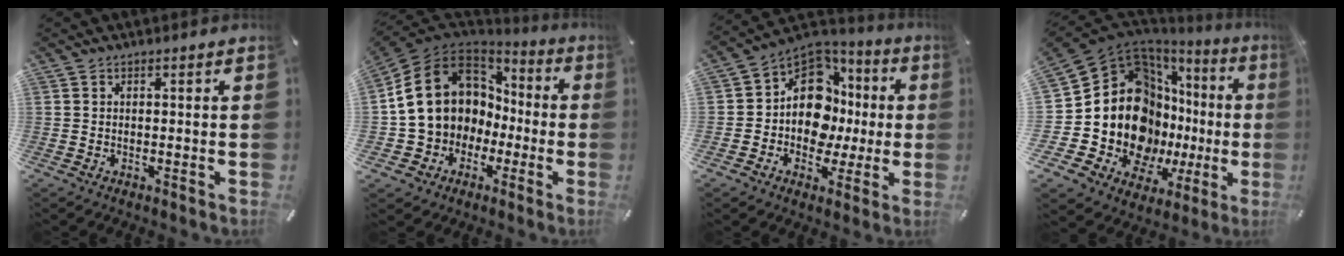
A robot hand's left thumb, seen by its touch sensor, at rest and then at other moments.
{"total": 16.4, "force": [0.5, 14.6, 7.6], "torque": [-0.165, 0.008, 0.020]}
{"total": 14.4, "force": [-0.4, 12.0, 7.9], "torque": [-0.131, -0.005, 0.000]}
{"total": 21.2, "force": [-0.6, 15.4, 14.5], "torque": [-0.255, -0.058, 0.014]}